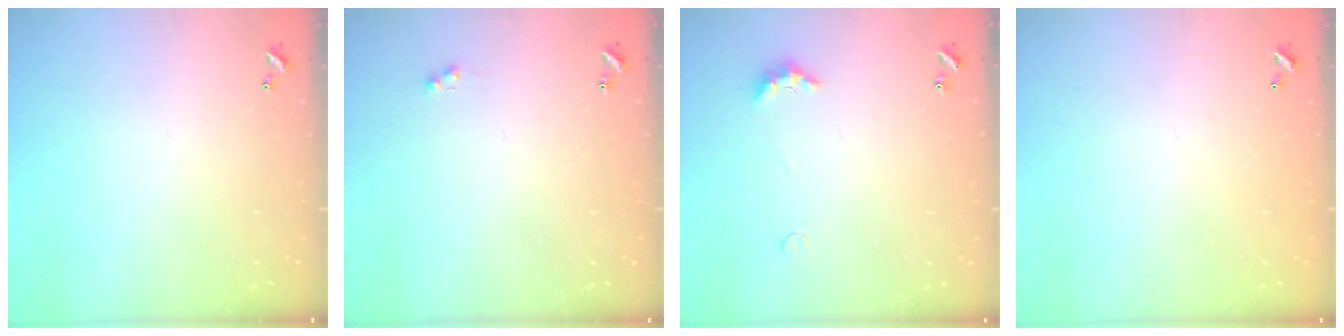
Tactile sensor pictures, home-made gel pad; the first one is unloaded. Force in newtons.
{"total": 1.0, "press": 0.9, "slide": 0.5}
{"total": 2.7, "press": 2.6, "slide": 0.7}
{"total": 2.9, "press": 2.9, "slide": 0.1}